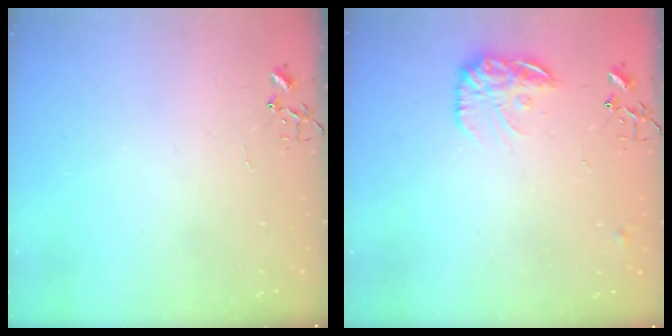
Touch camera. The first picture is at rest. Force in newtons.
{"total": 13.0, "press": 12.9, "slide": 0.8}